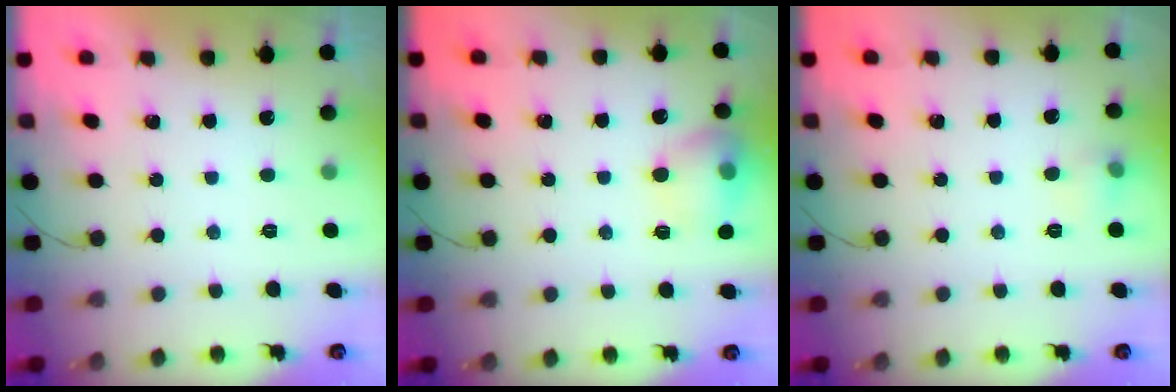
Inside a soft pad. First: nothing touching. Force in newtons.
{"total": 12.4, "press": 12.2, "slide": 1.6}
{"total": 5.2, "press": 5.0, "slide": 1.4}